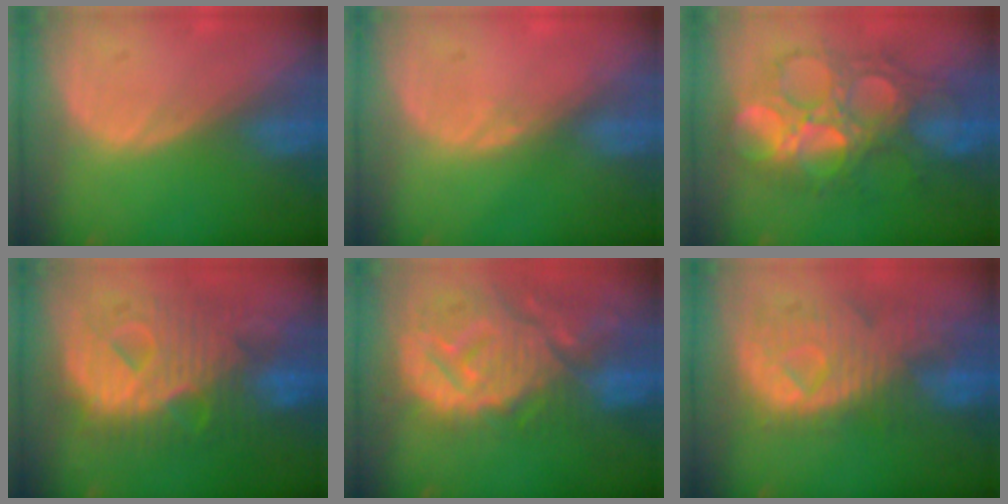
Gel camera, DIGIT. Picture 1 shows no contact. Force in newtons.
{"total": 0.9, "press": 0.8, "slide": 0.3}
{"total": 10.6, "press": 10.5, "slide": 0.7}
{"total": 12.4, "press": 12.4, "slide": 1.3}
{"total": 14.0, "press": 12.1, "slide": 6.9}
{"total": 11.0, "press": 9.7, "slide": 5.3}